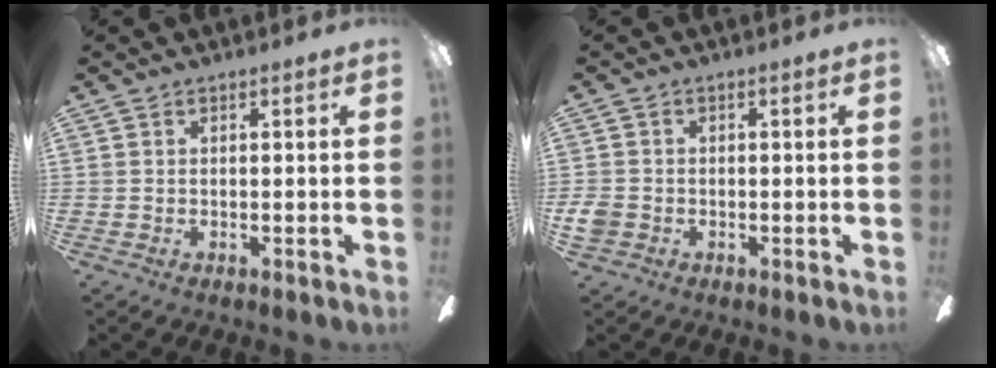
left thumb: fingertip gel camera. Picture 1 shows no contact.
{"total": 3.2, "force": [-0.9, 2.7, 1.4], "torque": [-0.027, 0.006, -0.016]}